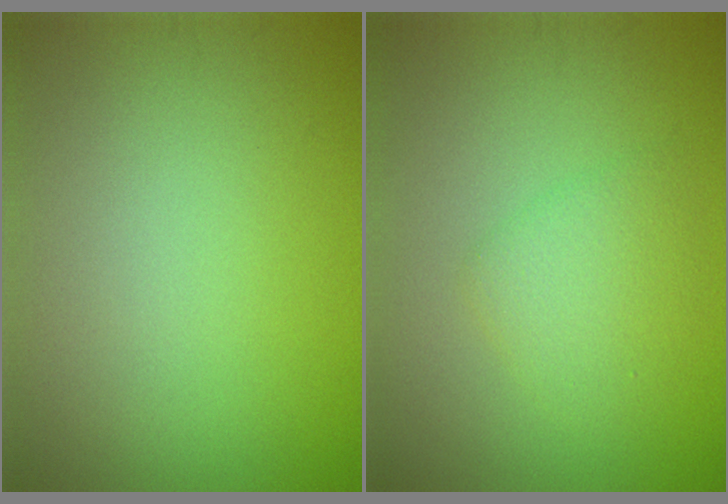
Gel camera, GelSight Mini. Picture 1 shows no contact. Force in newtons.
{"total": 2.6, "press": 2.6, "slide": 0.2}